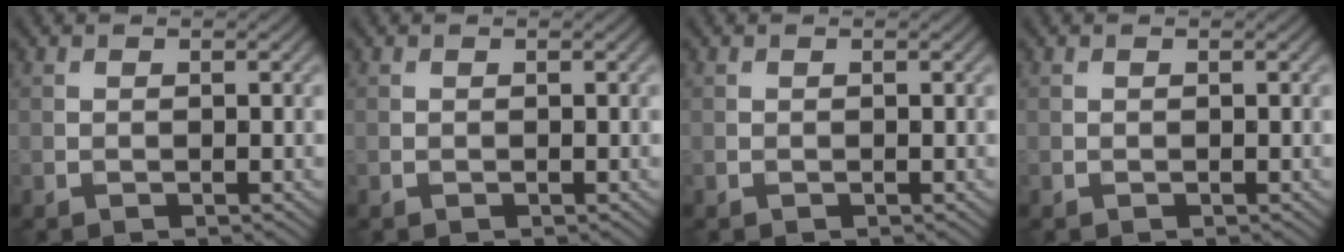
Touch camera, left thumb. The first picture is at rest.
{"total": 0.0}
{"total": 0.0}
{"total": 0.0}